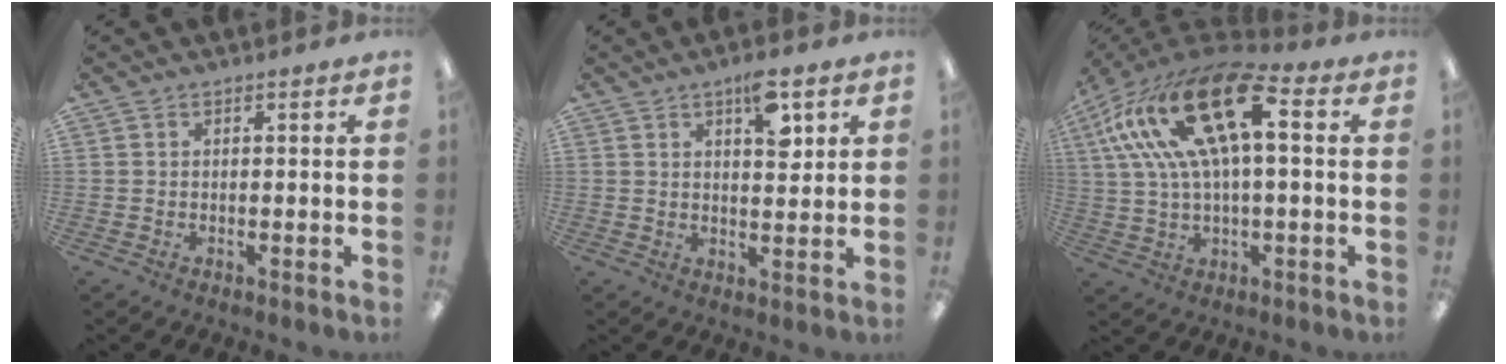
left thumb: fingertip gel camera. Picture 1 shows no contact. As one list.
[{"total": 7.9, "force": [4.1, 3.2, 6.0], "torque": [-0.077, -0.017, 0.062]}, {"total": 23.9, "force": [8.0, 10.6, 19.9], "torque": [-0.377, -0.020, 0.133]}]